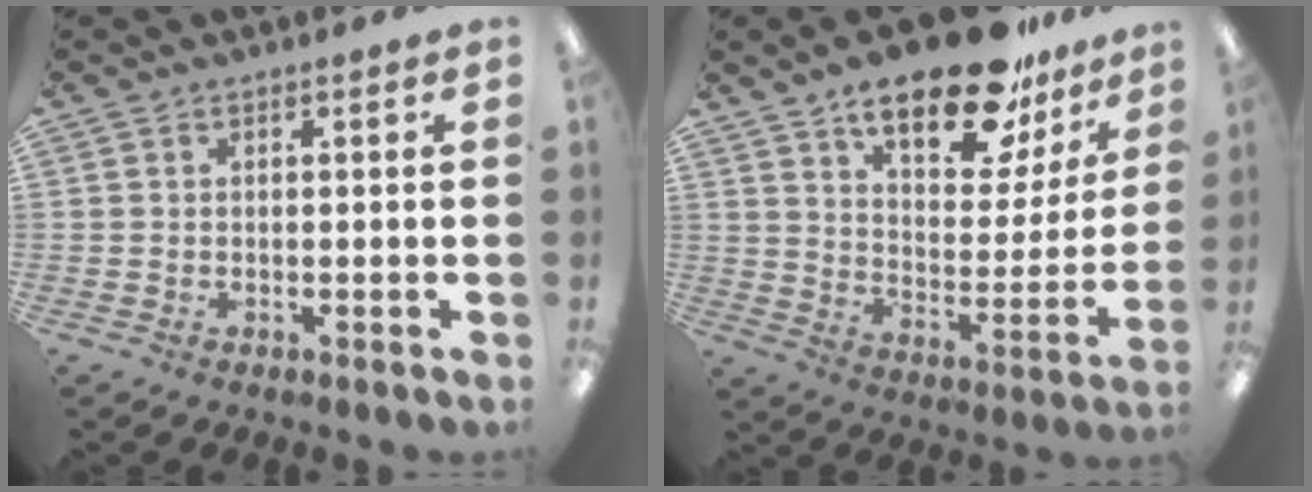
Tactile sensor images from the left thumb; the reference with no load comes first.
{"total": 20.8, "force": [15.6, 7.8, 11.3], "torque": [-0.175, -0.091, 0.263]}